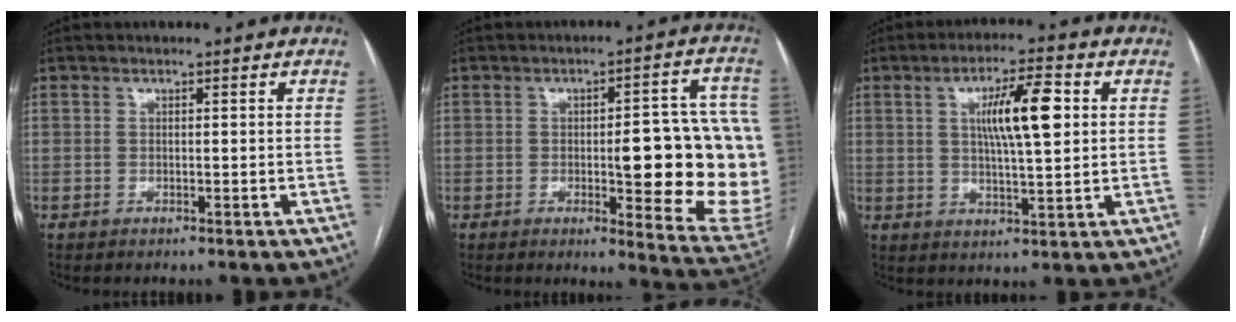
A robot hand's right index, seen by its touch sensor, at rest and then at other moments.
{"total": 20.1, "force": [-1.2, 4.7, 19.5], "torque": [-0.155, 0.018, 0.001]}
{"total": 9.4, "force": [2.3, 1.4, 9.0], "torque": [-0.155, 0.008, 0.040]}